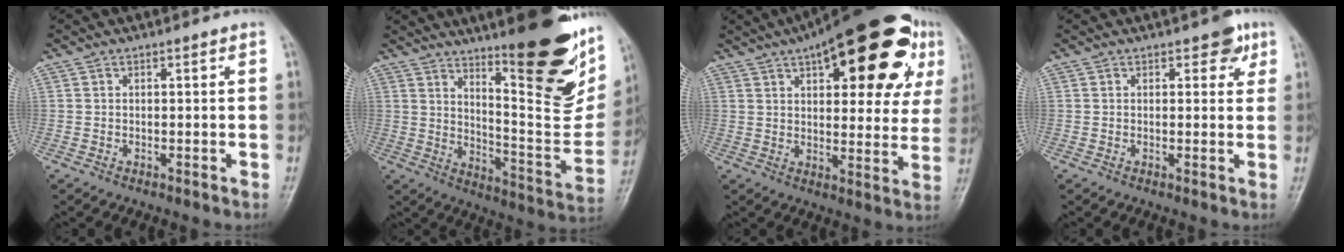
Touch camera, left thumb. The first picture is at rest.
{"total": 26.2, "force": [15.2, 7.1, 20.2], "torque": [-0.239, -0.085, 0.229]}
{"total": 27.4, "force": [12.7, 10.8, 21.8], "torque": [-0.273, 0.005, 0.172]}
{"total": 3.3, "force": [1.7, 1.9, 2.0], "torque": [-0.003, -0.004, 0.016]}